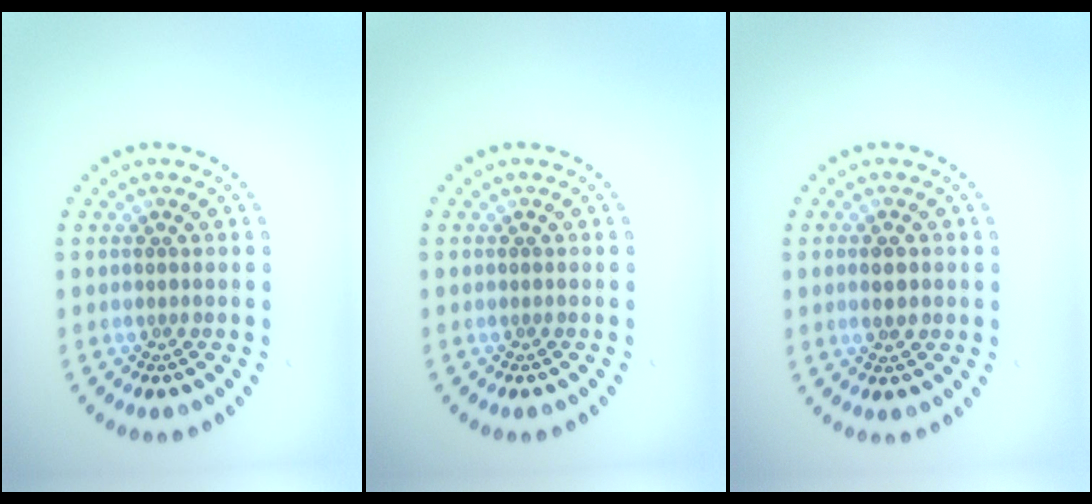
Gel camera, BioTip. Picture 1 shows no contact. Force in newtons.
{"total": 0.0}
{"total": 1.7, "press": 1.7, "slide": 0.3}